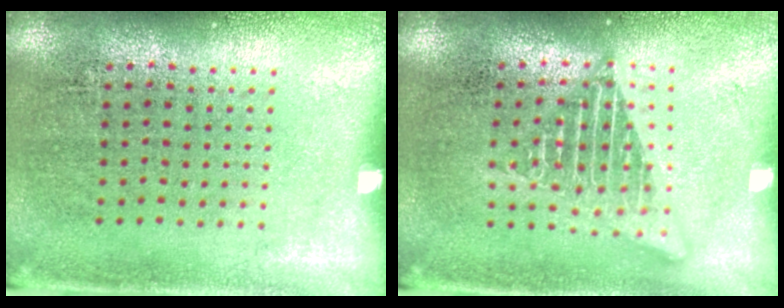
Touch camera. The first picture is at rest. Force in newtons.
{"total": 2.6, "press": 2.6, "slide": 0.3}